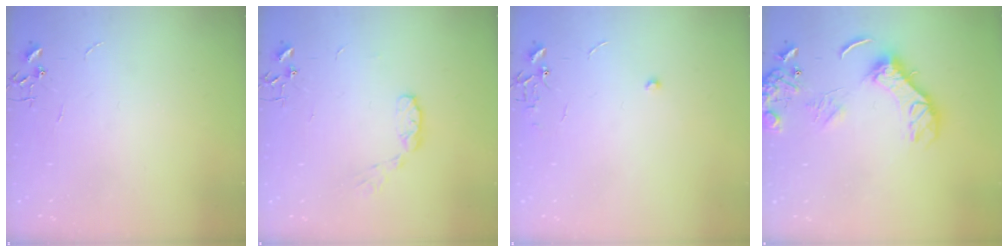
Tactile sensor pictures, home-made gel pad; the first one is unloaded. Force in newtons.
{"total": 6.5, "press": 6.5, "slide": 0.5}
{"total": 5.6, "press": 5.5, "slide": 0.5}
{"total": 13.6, "press": 13.4, "slide": 1.8}